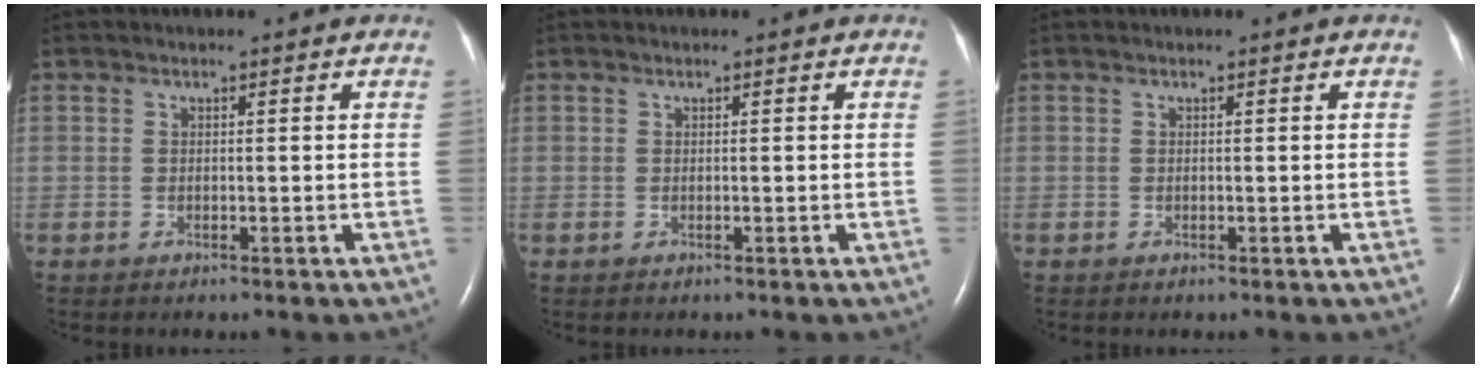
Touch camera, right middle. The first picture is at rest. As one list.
[{"total": 0.0}, {"total": 0.0}]